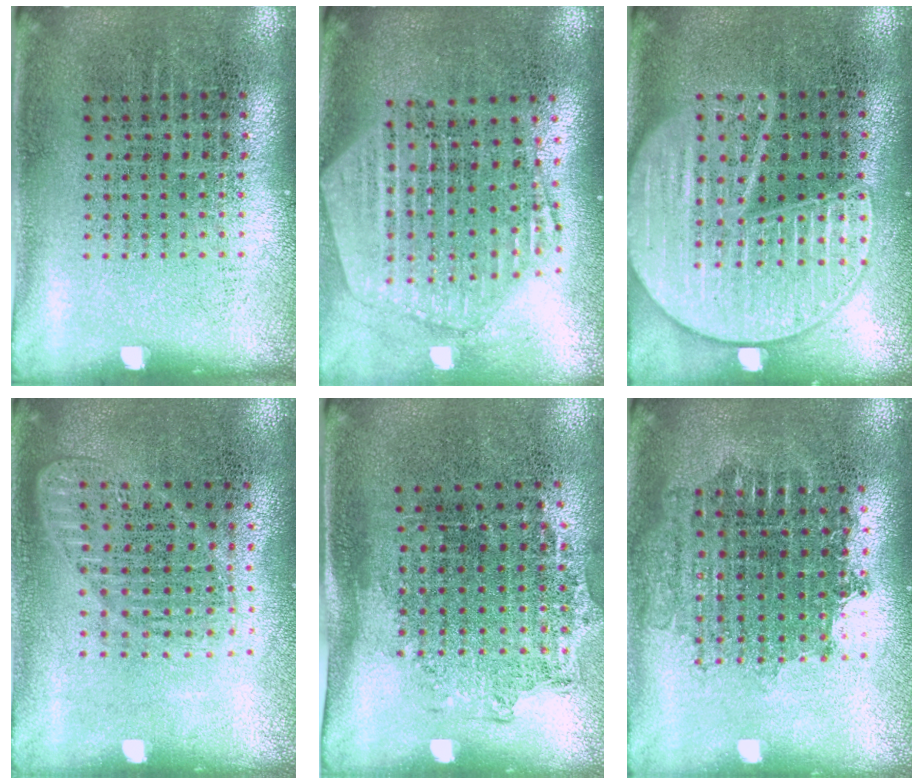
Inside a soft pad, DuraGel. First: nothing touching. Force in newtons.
{"total": 2.5, "press": 2.1, "slide": 1.3}
{"total": 3.5, "press": 3.5, "slide": 0.3}
{"total": 1.3, "press": 1.3, "slide": 0.4}
{"total": 1.2, "press": 0.9, "slide": 0.8}
{"total": 1.7, "press": 1.4, "slide": 0.9}